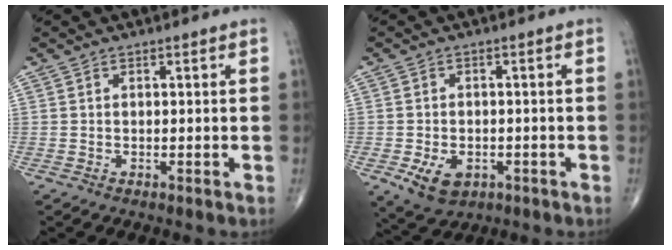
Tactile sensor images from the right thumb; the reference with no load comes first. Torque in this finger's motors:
{"motor_torque": [2.96, 1.96, 0.21, -0.41, 0.03]}